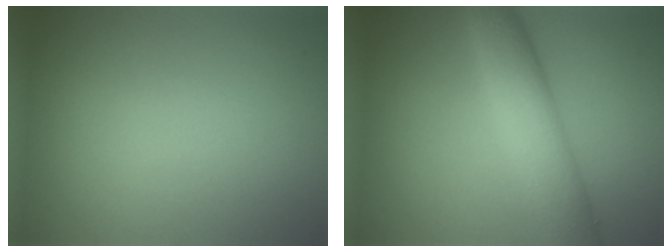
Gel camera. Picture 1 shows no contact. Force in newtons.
{"total": 5.7, "press": 5.7, "slide": 0.2}